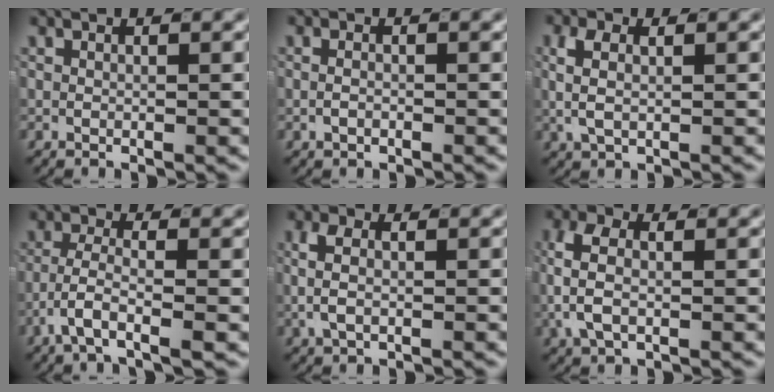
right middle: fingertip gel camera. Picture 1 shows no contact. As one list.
[{"total": 1.1, "force": [-0.5, 0.3, 0.9], "torque": [-0.017, -0.005, -0.005]}, {"total": 3.3, "force": [0.6, 2.0, 2.5], "torque": [-0.059, -0.002, 0.013]}, {"total": 3.9, "force": [-2.0, 0.8, 3.2], "torque": [-0.073, -0.012, -0.033]}, {"total": 3.1, "force": [0.1, 1.7, 2.6], "torque": [-0.055, -0.002, 0.000]}, {"total": 4.6, "force": [0.2, 2.7, 3.6], "torque": [-0.093, -0.007, 0.008]}]